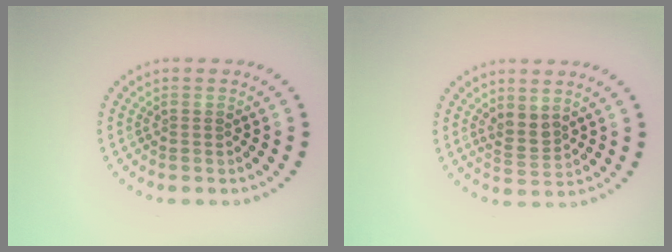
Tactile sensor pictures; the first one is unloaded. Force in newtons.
{"total": 2.0, "press": 1.6, "slide": 1.1}